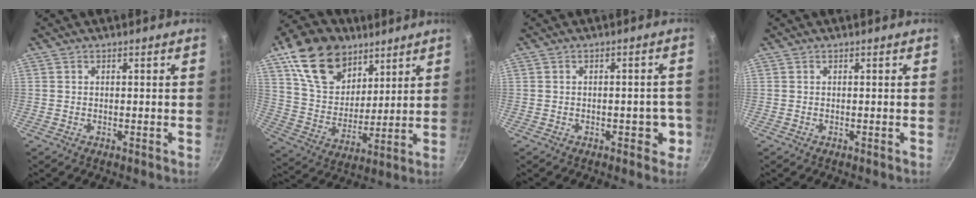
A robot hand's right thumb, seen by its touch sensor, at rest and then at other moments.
{"total": 19.6, "force": [11.0, 12.9, 9.9], "torque": [-0.139, -0.045, 0.203]}
{"total": 4.0, "force": [-1.4, 2.3, 3.0], "torque": [-0.010, 0.013, -0.019]}
{"total": 0.0}